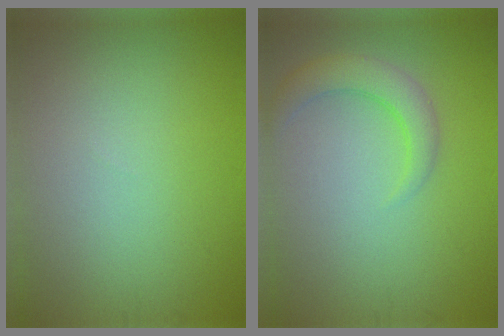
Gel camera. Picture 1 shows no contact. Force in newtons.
{"total": 2.8, "press": 2.8, "slide": 0.3}